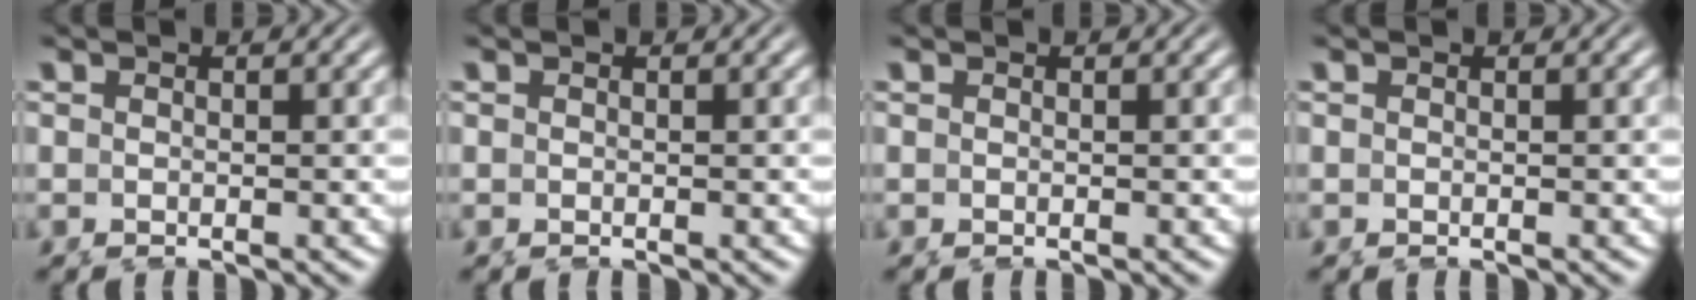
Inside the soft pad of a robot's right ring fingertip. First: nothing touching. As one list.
[{"total": 0.0}, {"total": 0.0}, {"total": 0.0}]